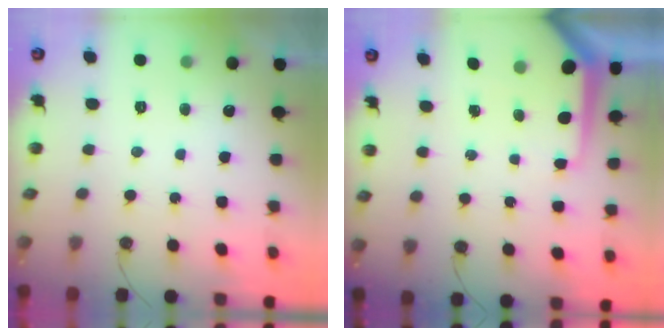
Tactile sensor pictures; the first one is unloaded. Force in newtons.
{"total": 7.4, "press": 7.4, "slide": 0.7}